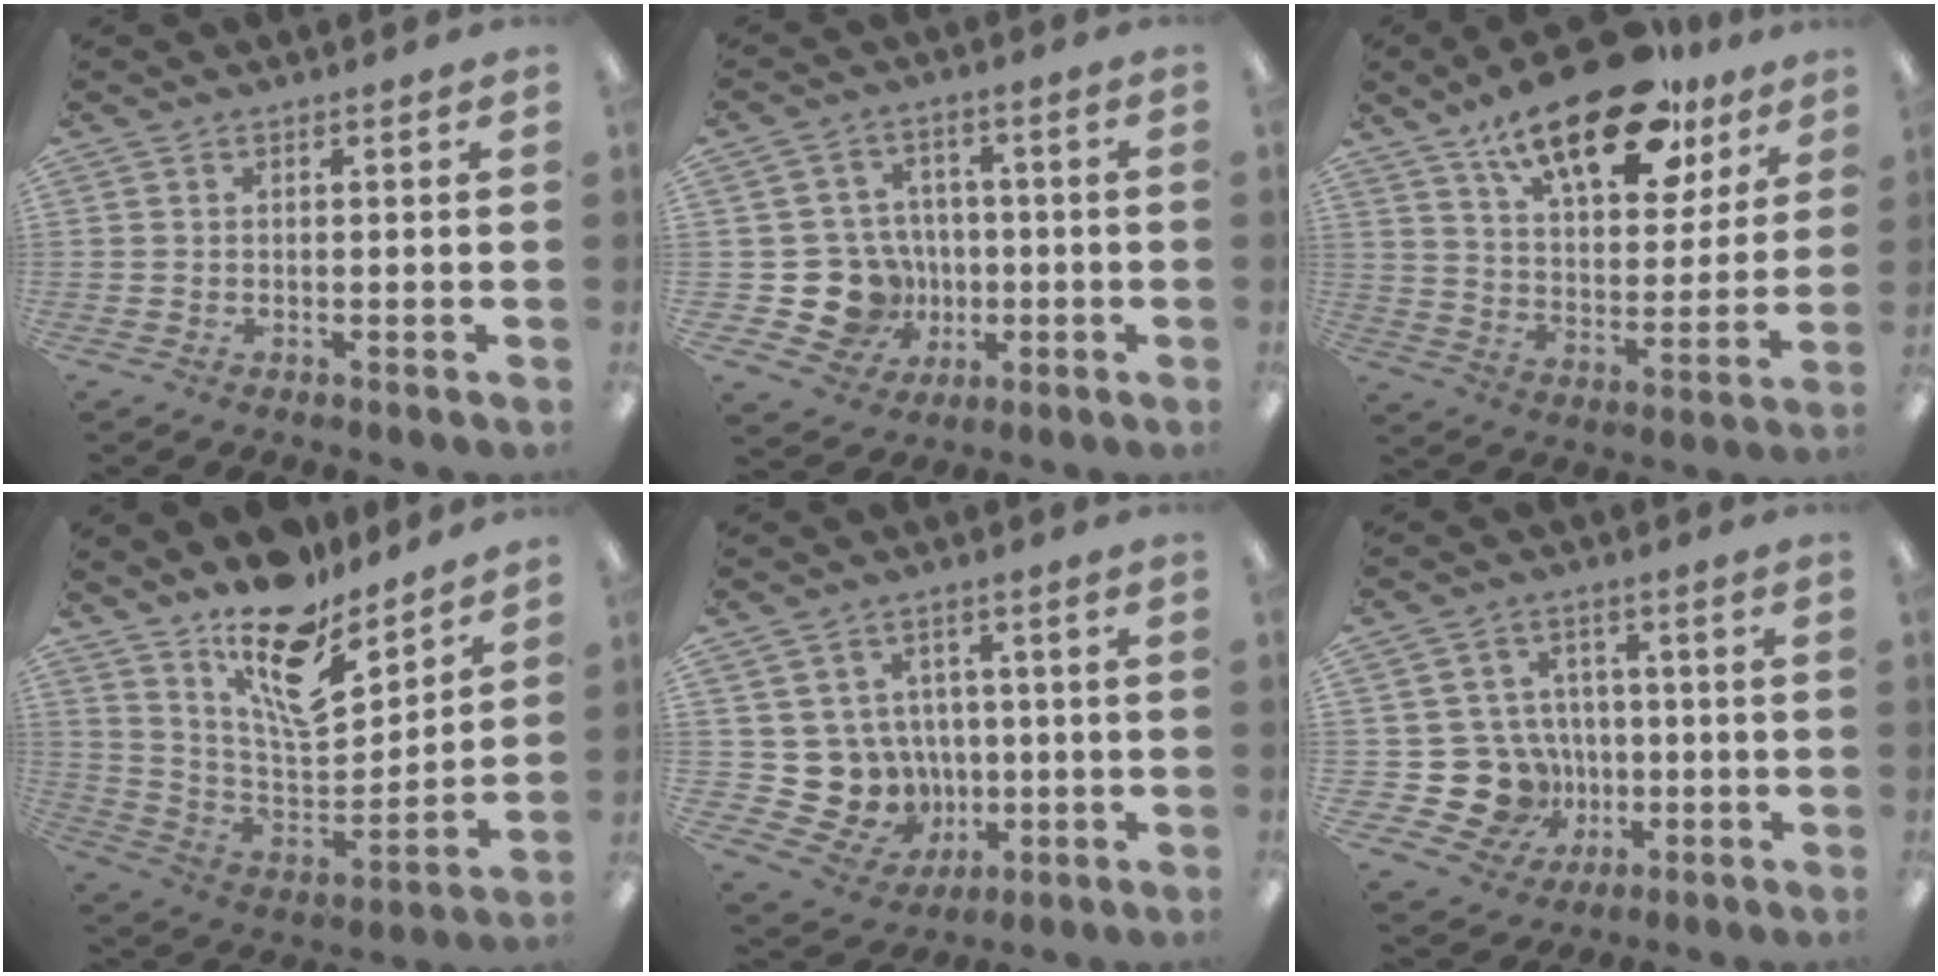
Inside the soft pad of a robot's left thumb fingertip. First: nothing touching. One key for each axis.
{"total": 13.0, "fx": -3.1, "fy": 11.8, "fz": 4.7, "tx": -0.105, "ty": 0.025, "tz": -0.042}
{"total": 22.0, "fx": 14.7, "fy": 9.1, "fz": 13.5, "tx": -0.207, "ty": -0.078, "tz": 0.247}
{"total": 17.8, "fx": 12.8, "fy": 7.2, "fz": 10.0, "tx": -0.167, "ty": -0.100, "tz": 0.226}
{"total": 9.7, "fx": 0.0, "fy": 9.5, "fz": 2.0, "tx": -0.072, "ty": -0.006, "tz": 0.016}
{"total": 14.0, "fx": -2.9, "fy": 12.8, "fz": 5.0, "tx": -0.120, "ty": 0.018, "tz": -0.038}